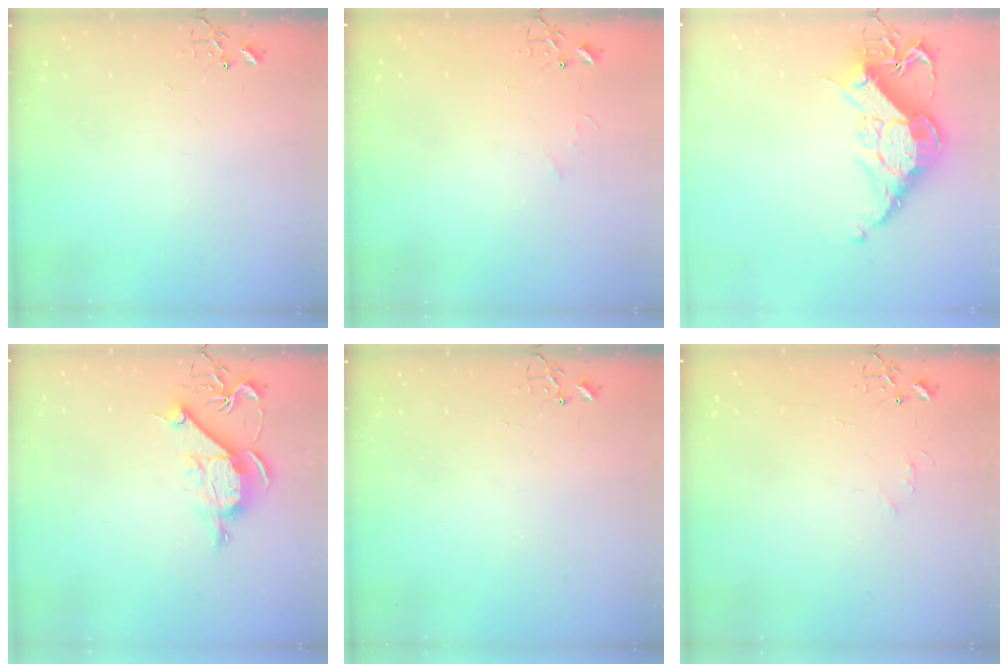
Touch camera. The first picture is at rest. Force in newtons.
{"total": 3.5, "press": 3.5, "slide": 0.4}
{"total": 18.5, "press": 18.4, "slide": 1.5}
{"total": 10.4, "press": 10.4, "slide": 1.2}
{"total": 0.0}
{"total": 3.5, "press": 3.4, "slide": 0.4}